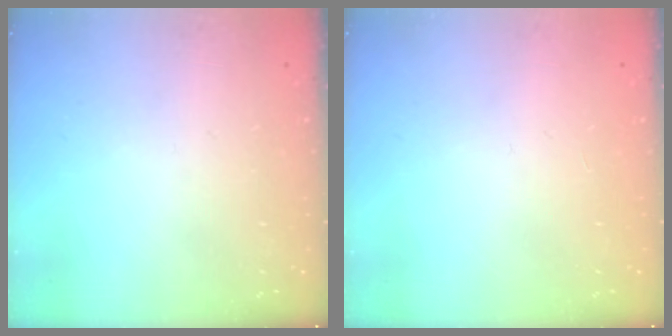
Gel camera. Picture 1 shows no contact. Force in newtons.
{"total": 0.0}